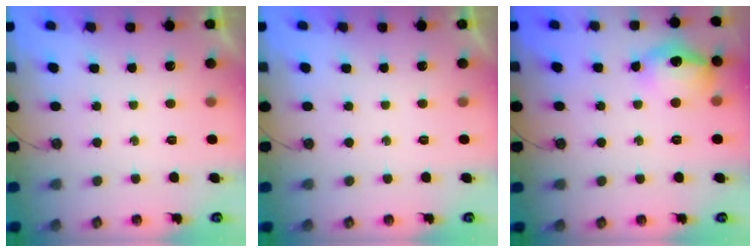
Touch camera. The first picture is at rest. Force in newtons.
{"total": 0.0}
{"total": 13.7, "press": 13.6, "slide": 1.0}